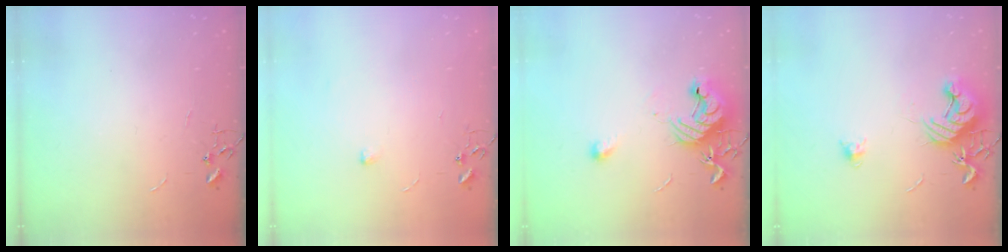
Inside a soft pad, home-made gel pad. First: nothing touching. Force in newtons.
{"total": 5.2, "press": 5.2, "slide": 0.7}
{"total": 12.8, "press": 12.7, "slide": 0.7}
{"total": 11.6, "press": 11.6, "slide": 0.5}